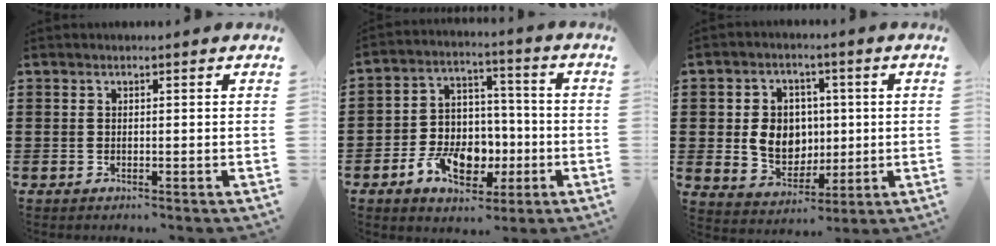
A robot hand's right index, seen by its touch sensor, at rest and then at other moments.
{"total": 9.6, "force": [-3.5, 6.9, 5.7], "torque": [-0.109, 0.019, -0.055]}
{"total": 7.6, "force": [0.3, 6.4, 4.0], "torque": [-0.079, 0.014, 0.005]}